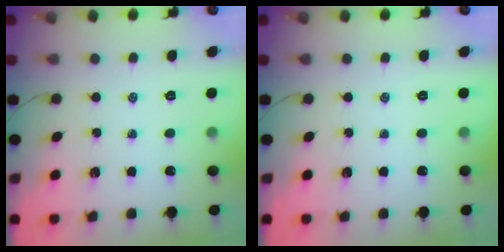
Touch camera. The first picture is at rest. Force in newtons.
{"total": 0.0}